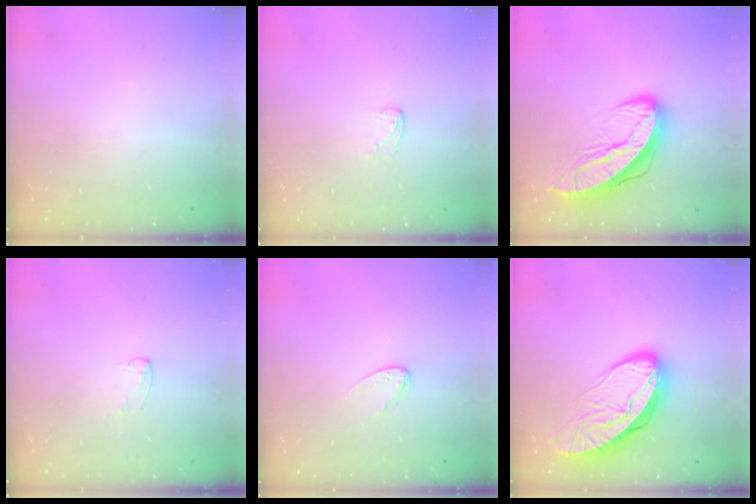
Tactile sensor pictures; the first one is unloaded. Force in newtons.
{"total": 3.6, "press": 3.6, "slide": 0.3}
{"total": 12.4, "press": 12.3, "slide": 1.3}
{"total": 2.9, "press": 2.9, "slide": 0.2}
{"total": 3.9, "press": 3.9, "slide": 0.4}
{"total": 14.9, "press": 14.8, "slide": 1.5}